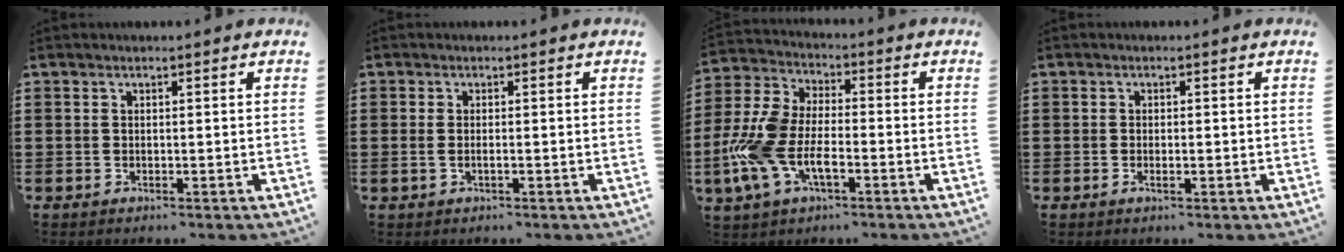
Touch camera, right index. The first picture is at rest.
{"total": 1.0, "force": [-0.3, 0.2, 0.9], "torque": [-0.018, -0.002, -0.004]}
{"total": 9.0, "force": [-3.2, 4.5, 7.1], "torque": [-0.194, -0.011, -0.068]}
{"total": 1.2, "force": [-0.2, 0.4, 1.1], "torque": [-0.019, 0.000, -0.003]}